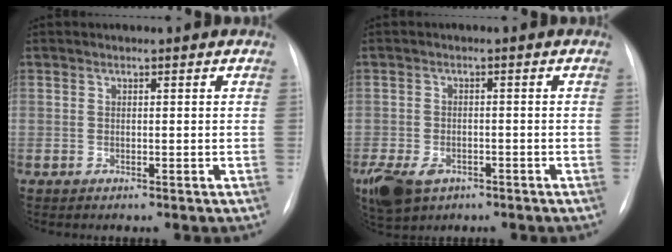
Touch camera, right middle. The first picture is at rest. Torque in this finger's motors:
{"motor_torque": [0.93, -0.99, 0.46, 0.11]}